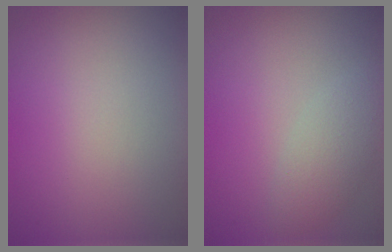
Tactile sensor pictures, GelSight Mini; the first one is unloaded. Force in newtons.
{"total": 2.5, "press": 2.5, "slide": 0.0}